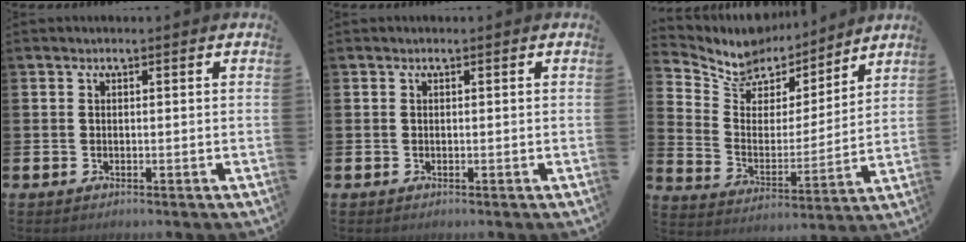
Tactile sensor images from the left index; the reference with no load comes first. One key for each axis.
{"total": 0.0}
{"total": 8.3, "fx": 7.6, "fy": 3.3, "fz": 0.3, "tx": -0.061, "ty": -0.058, "tz": 0.138}